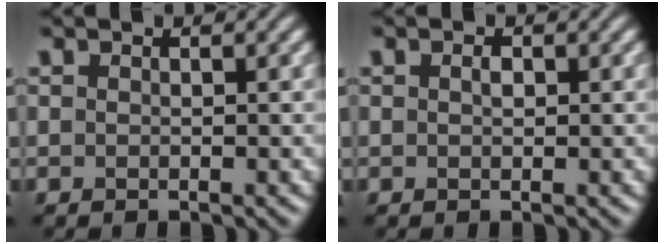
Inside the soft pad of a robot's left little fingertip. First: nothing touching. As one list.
[{"total": 0.8, "force": [0.2, 0.4, 0.6], "torque": [-0.013, 0.002, 0.003]}]